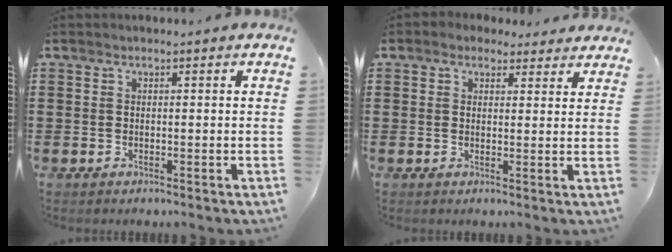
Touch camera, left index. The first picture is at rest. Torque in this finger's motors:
{"motor_torque": [2.14, 0.00, 0.66, 0.05]}